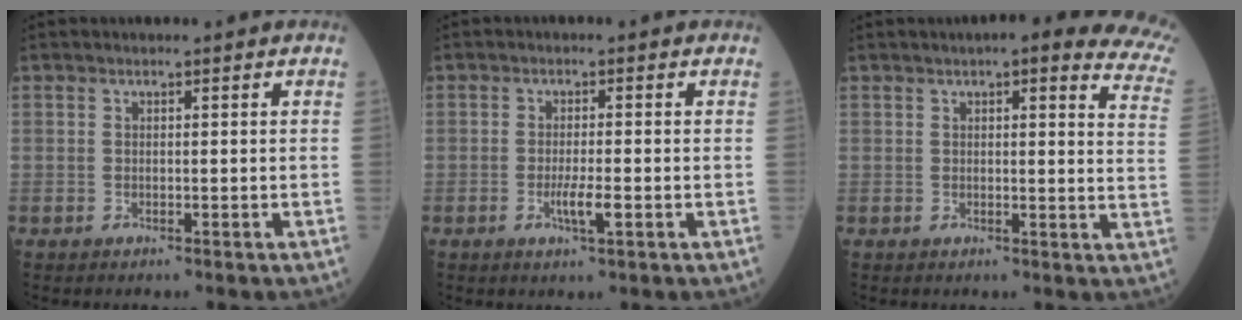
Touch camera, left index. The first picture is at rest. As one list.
[{"total": 3.2, "force": [-1.2, 0.3, 3.0], "torque": [-0.059, -0.003, -0.019]}, {"total": 15.8, "force": [12.0, 3.0, 9.9], "torque": [-0.109, -0.011, 0.111]}]